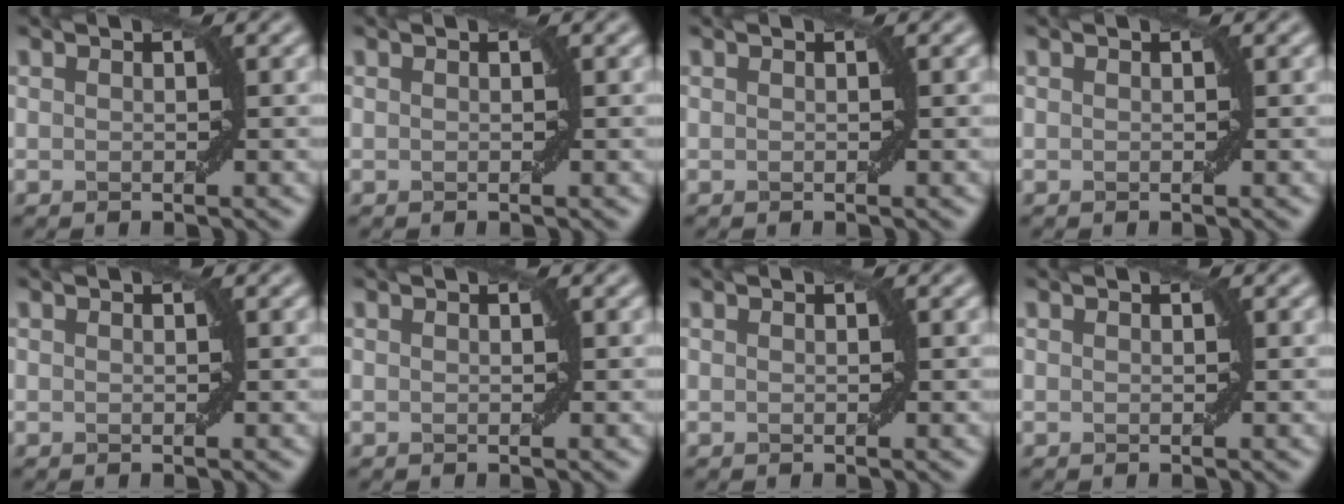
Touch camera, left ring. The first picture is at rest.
{"total": 0.0}
{"total": 0.0}
{"total": 0.0}
{"total": 0.0}
{"total": 0.0}
{"total": 0.0}
{"total": 0.0}